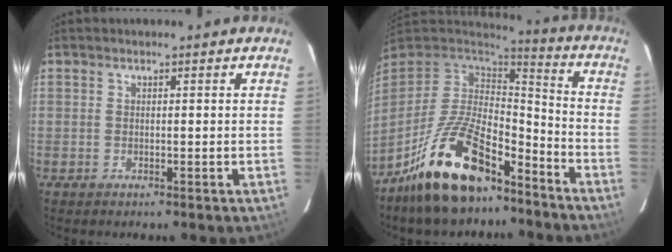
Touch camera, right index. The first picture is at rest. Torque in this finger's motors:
{"motor_torque": [0.79, -0.79, 1.06, 0.21]}